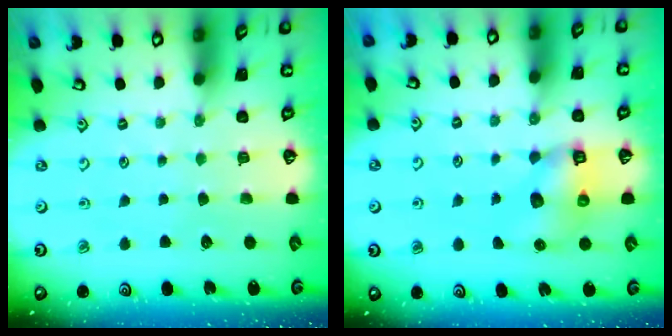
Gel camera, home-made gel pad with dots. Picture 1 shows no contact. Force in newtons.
{"total": 6.8, "press": 6.7, "slide": 1.0}